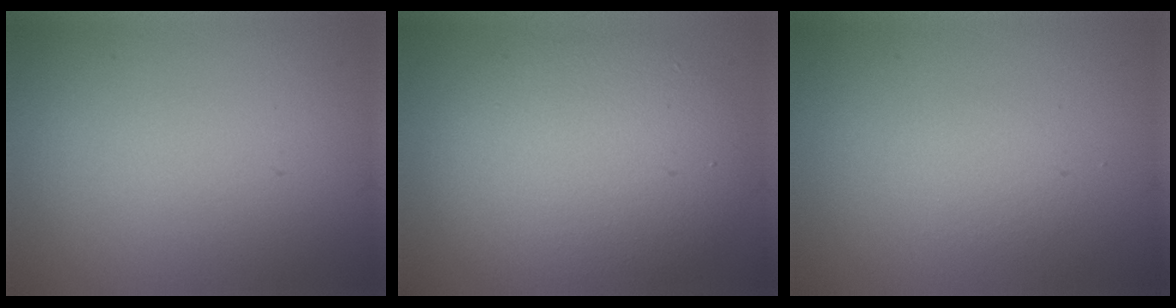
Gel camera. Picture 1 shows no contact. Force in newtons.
{"total": 7.9, "press": 7.9, "slide": 0.2}
{"total": 1.2, "press": 1.2, "slide": 0.0}